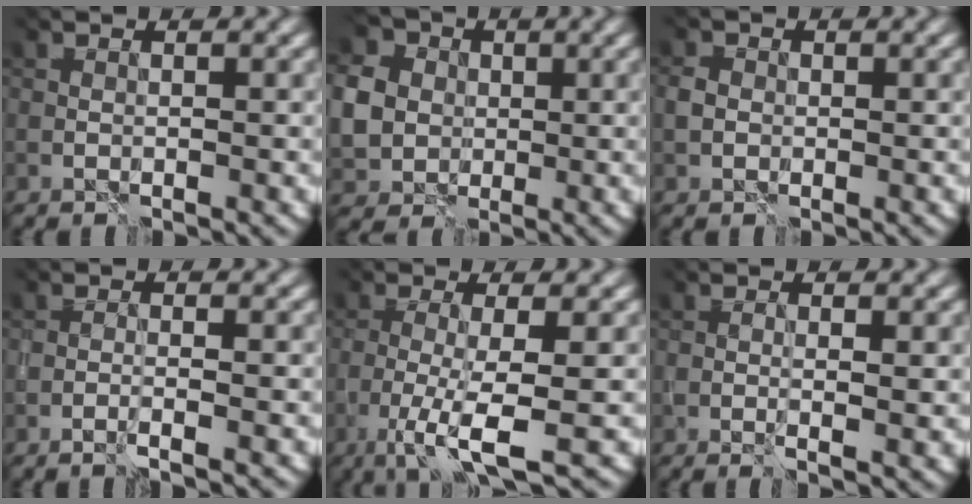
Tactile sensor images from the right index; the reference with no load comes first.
{"total": 6.6, "force": [1.1, 5.9, 2.6], "torque": [-0.079, 0.011, 0.015]}
{"total": 1.3, "force": [-0.2, 1.2, 0.5], "torque": [-0.013, 0.002, -0.008]}
{"total": 1.1, "force": [-0.8, -0.7, 0.5], "torque": [-0.014, -0.002, -0.018]}
{"total": 5.5, "force": [-2.3, 0.5, 5.0], "torque": [-0.095, -0.009, -0.043]}
{"total": 1.8, "force": [0.0, 0.3, 1.8], "torque": [-0.034, -0.008, 0.003]}